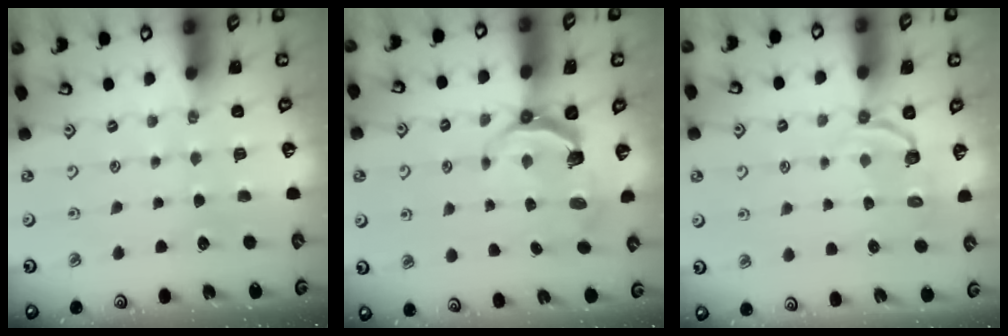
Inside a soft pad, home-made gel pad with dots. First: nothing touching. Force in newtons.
{"total": 5.0, "press": 3.4, "slide": 3.6}
{"total": 3.5, "press": 1.7, "slide": 3.1}